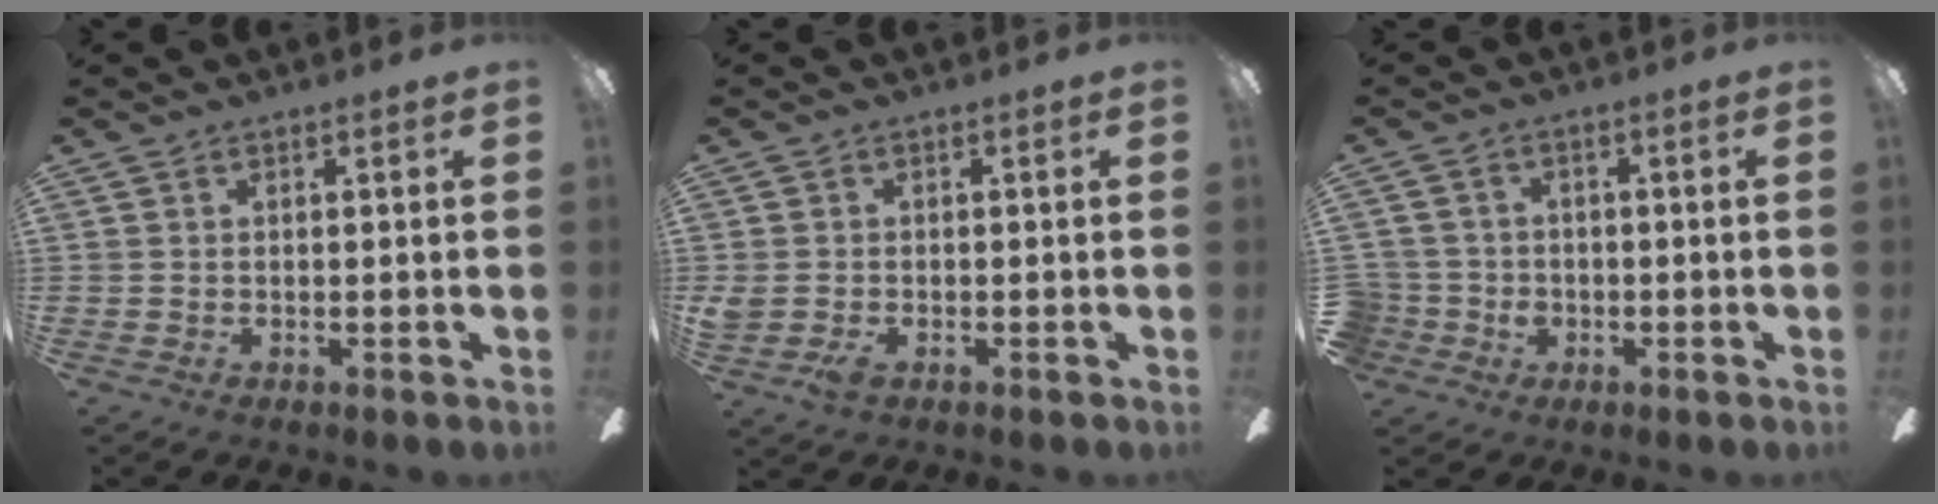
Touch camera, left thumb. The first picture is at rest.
{"total": 3.5, "force": [-1.4, 2.1, 2.4], "torque": [-0.060, -0.002, -0.029]}
{"total": 4.3, "force": [-0.4, 4.2, 0.4], "torque": [-0.024, 0.004, -0.005]}